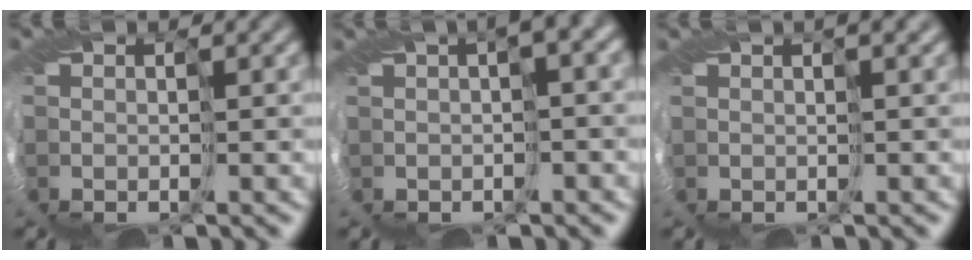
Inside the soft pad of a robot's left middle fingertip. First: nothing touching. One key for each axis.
{"total": 3.9, "fx": 1.3, "fy": 0.6, "fz": 3.6, "tx": -0.052, "ty": 0.020, "tz": 0.018}
{"total": 3.3, "fx": 1.9, "fy": 0.9, "fz": 2.5, "tx": -0.025, "ty": 0.014, "tz": 0.012}